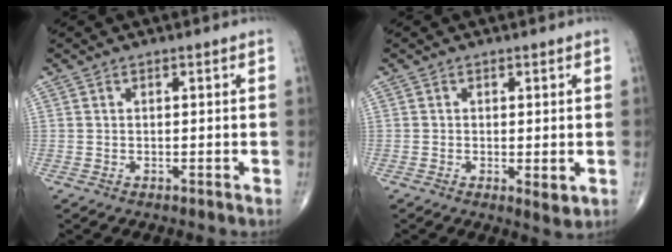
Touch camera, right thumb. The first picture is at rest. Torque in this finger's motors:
{"motor_torque": [-0.10, -0.02, -0.20, -0.23, -0.02]}